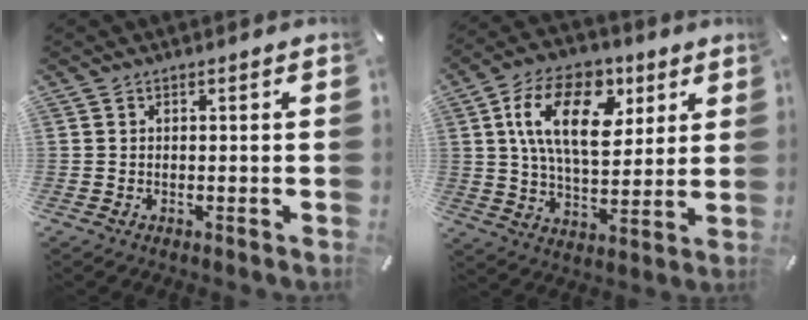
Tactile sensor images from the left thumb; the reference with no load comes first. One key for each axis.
{"total": 18.3, "fx": 6.6, "fy": 10.9, "fz": 13.1, "tx": -0.230, "ty": -0.003, "tz": 0.111}